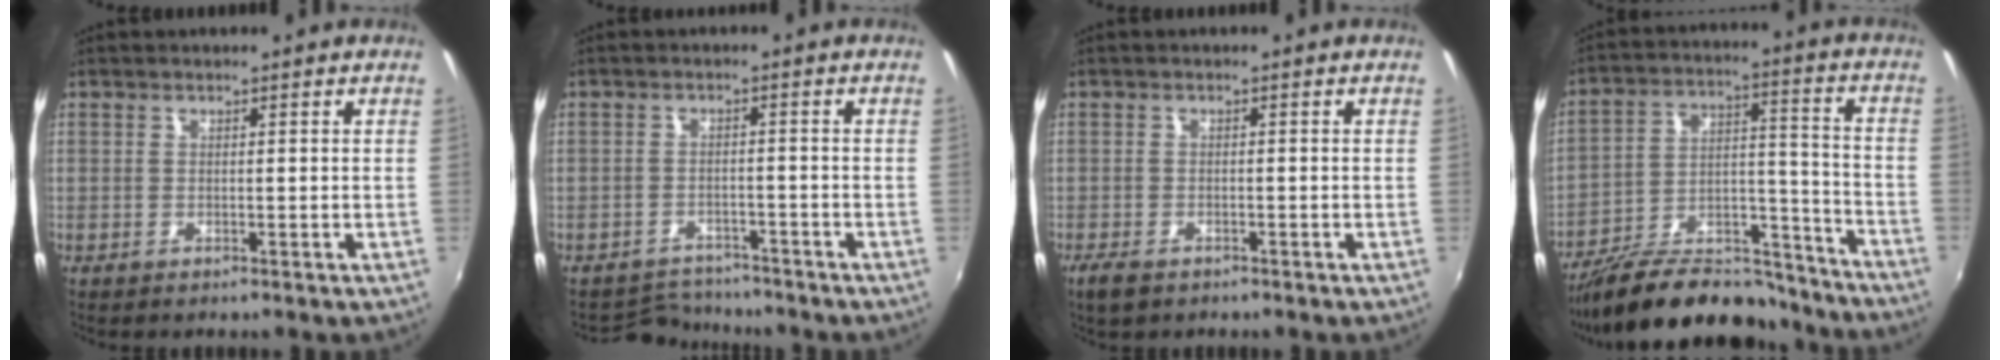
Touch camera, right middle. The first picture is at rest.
{"total": 5.4, "force": [-5.0, 1.8, -0.4], "torque": [-0.009, 0.010, -0.082]}
{"total": 3.4, "force": [-2.4, 1.7, 1.7], "torque": [-0.042, -0.009, -0.043]}
{"total": 21.9, "force": [-18.5, 7.6, 9.0], "torque": [-0.158, 0.032, -0.272]}